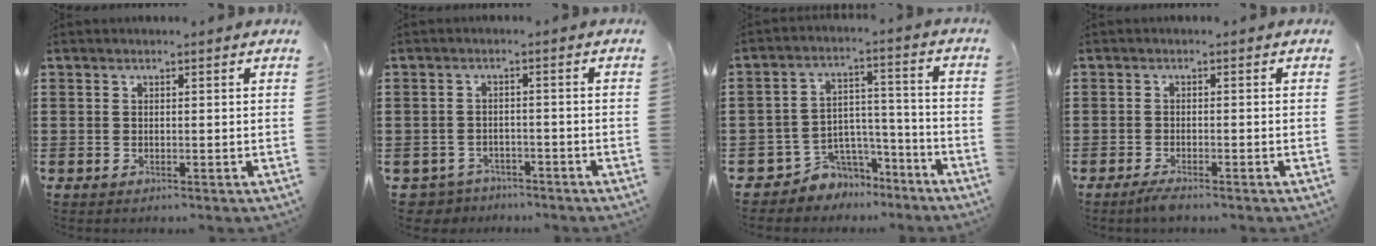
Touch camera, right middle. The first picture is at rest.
{"total": 3.0, "force": [-2.9, 0.9, -0.2], "torque": [-0.014, -0.002, -0.067]}
{"total": 6.3, "force": [-5.3, 3.4, 0.1], "torque": [-0.018, 0.016, -0.105]}
{"total": 1.6, "force": [-1.3, 0.0, 0.9], "torque": [-0.023, -0.004, -0.027]}